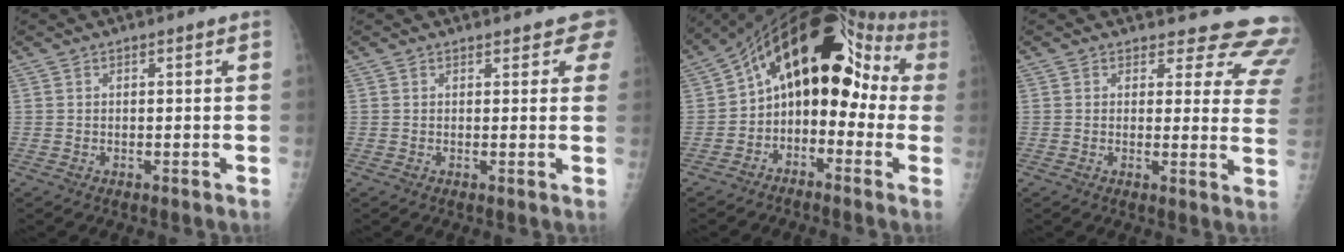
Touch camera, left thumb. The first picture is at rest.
{"total": 3.1, "force": [2.7, 1.5, 0.7], "torque": [0.026, -0.008, 0.013]}
{"total": 17.7, "force": [1.1, 11.0, 13.9], "torque": [-0.154, 0.077, 0.006]}
{"total": 13.0, "force": [12.0, 4.6, 1.8], "torque": [0.029, -0.102, 0.098]}